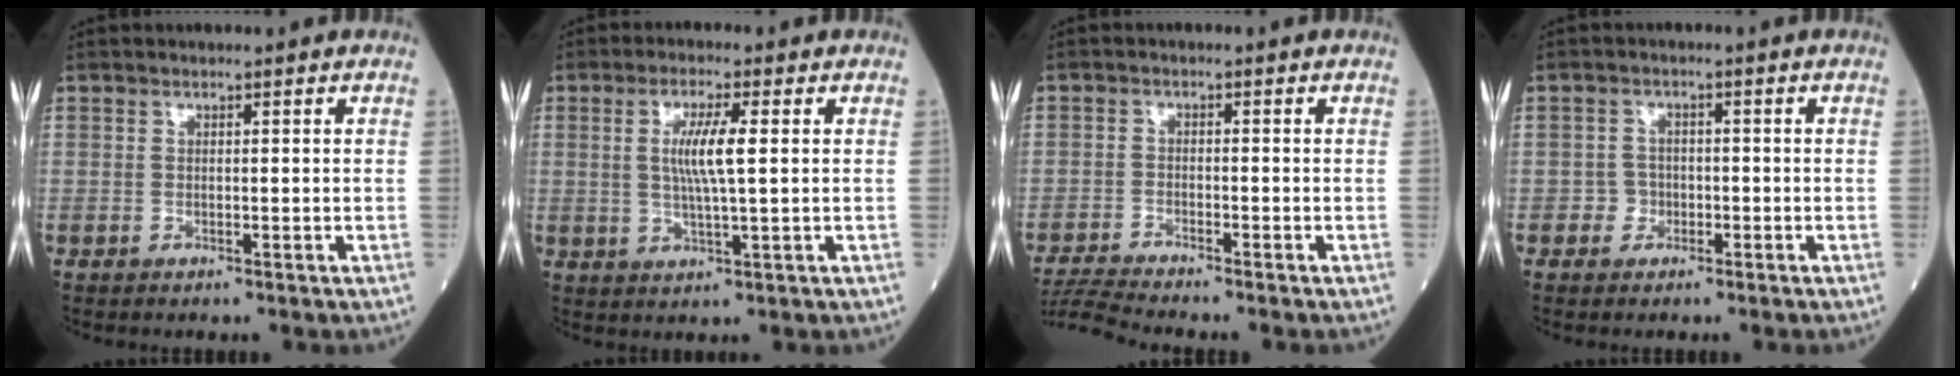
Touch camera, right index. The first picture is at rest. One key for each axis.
{"total": 5.9, "fx": 0.9, "fy": 0.2, "fz": 5.8, "tx": -0.112, "ty": -0.001, "tz": 0.017}
{"total": 5.0, "fx": -4.8, "fy": -1.3, "fz": 0.5, "tx": -0.013, "ty": -0.018, "tz": -0.092}
{"total": 2.0, "fx": -0.9, "fy": 1.8, "fz": 0.1, "tx": 0.007, "ty": 0.012, "tz": -0.019}